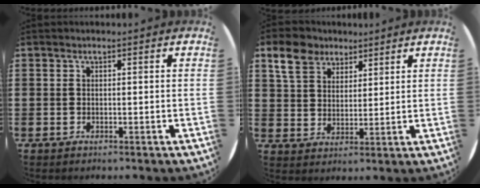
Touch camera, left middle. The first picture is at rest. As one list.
[{"total": 6.1, "force": [4.4, 3.9, 1.8], "torque": [-0.047, 0.006, 0.081]}]